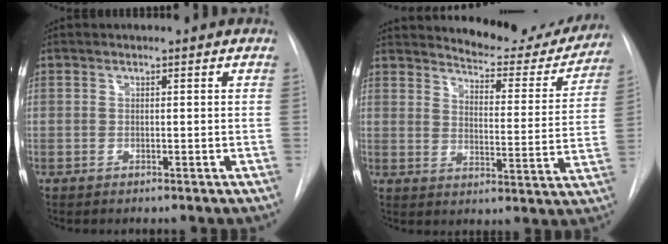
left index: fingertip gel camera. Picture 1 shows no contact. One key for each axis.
{"total": 15.9, "fx": 15.2, "fy": 3.3, "fz": 3.5, "tx": -0.029, "ty": -0.047, "tz": 0.179}